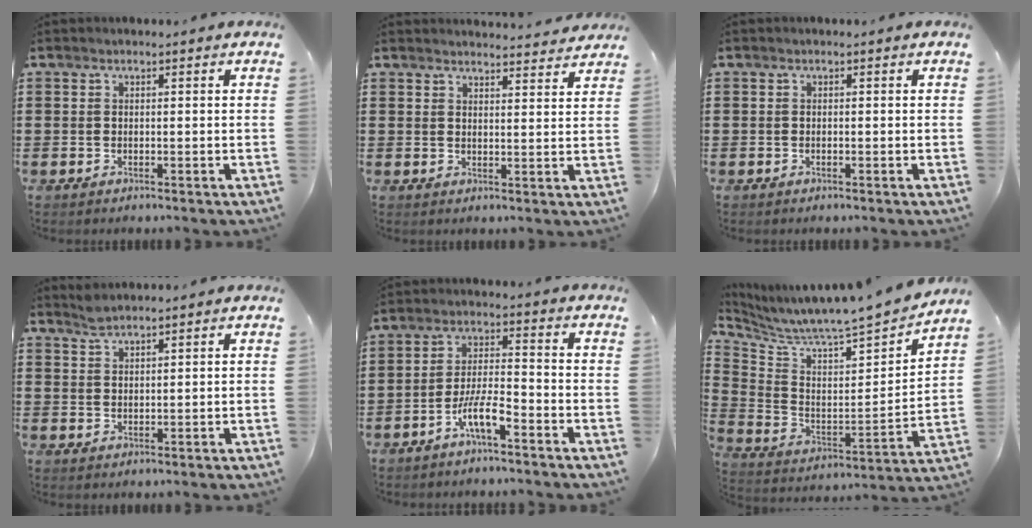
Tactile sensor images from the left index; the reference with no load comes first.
{"total": 3.1, "force": [3.1, -0.1, 0.2], "torque": [-0.006, -0.017, 0.055]}
{"total": 0.0}
{"total": 2.0, "force": [1.9, 0.2, 0.7], "torque": [-0.017, 0.001, 0.036]}
{"total": 6.4, "force": [-4.1, 1.2, 4.7], "torque": [-0.105, -0.001, -0.081]}
{"total": 5.9, "force": [5.7, -0.9, 1.2], "torque": [-0.059, -0.068, 0.086]}